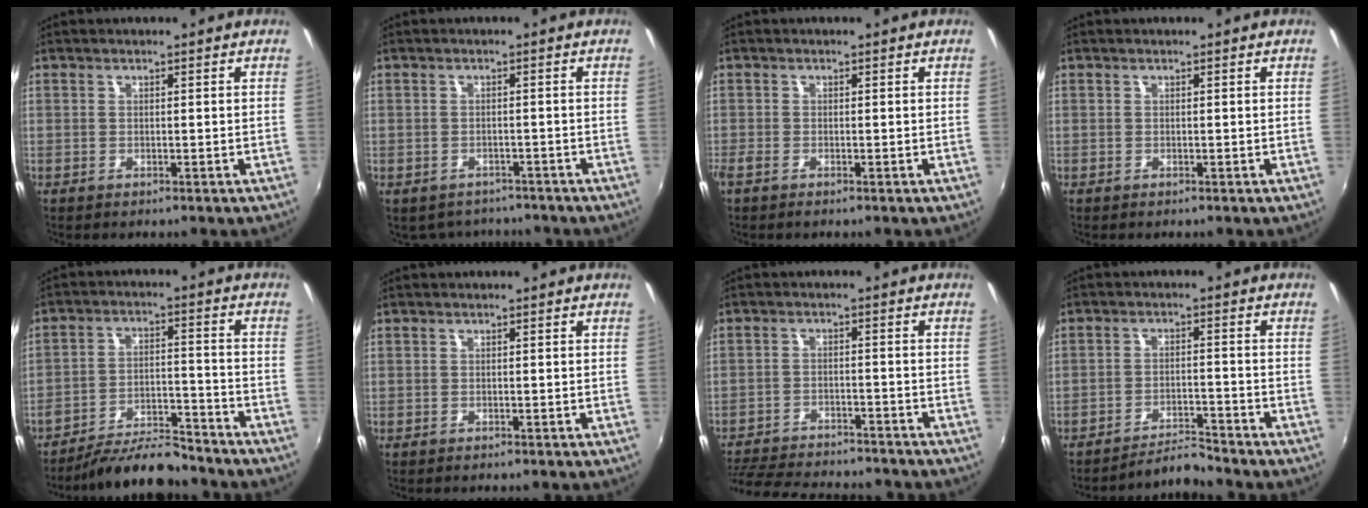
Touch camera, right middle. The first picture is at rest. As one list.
[{"total": 5.5, "force": [-4.7, 2.6, 0.9], "torque": [-0.025, -0.009, -0.062]}, {"total": 1.2, "force": [-0.9, 0.1, 0.8], "torque": [-0.018, -0.005, -0.020]}, {"total": 0.0}, {"total": 11.3, "force": [-10.5, 2.1, 3.9], "torque": [-0.090, 0.000, -0.168]}, {"total": 0.0}, {"total": 17.7, "force": [-15.6, 4.3, 7.2], "torque": [-0.158, -0.018, -0.228]}, {"total": 4.6, "force": [-4.5, -0.9, -0.1], "torque": [-0.013, 0.012, -0.079]}]